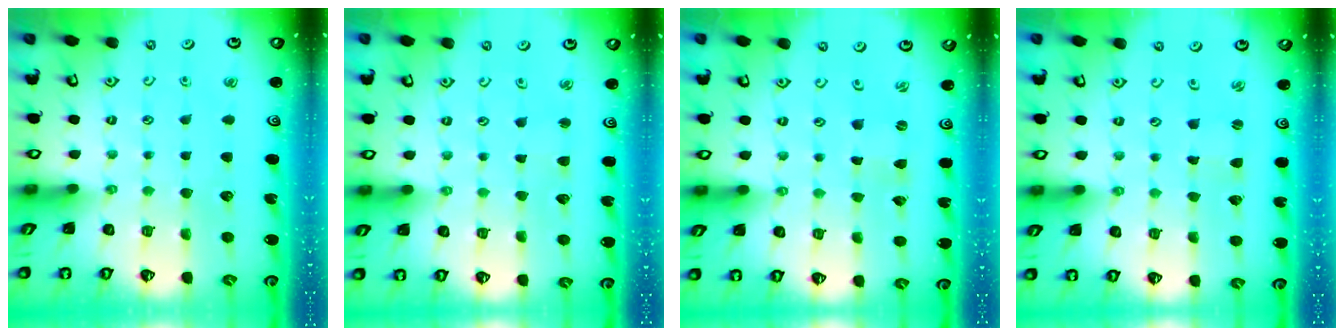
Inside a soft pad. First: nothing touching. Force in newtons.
{"total": 2.2, "press": 2.2, "slide": 0.3}
{"total": 0.0}
{"total": 1.0, "press": 0.9, "slide": 0.1}